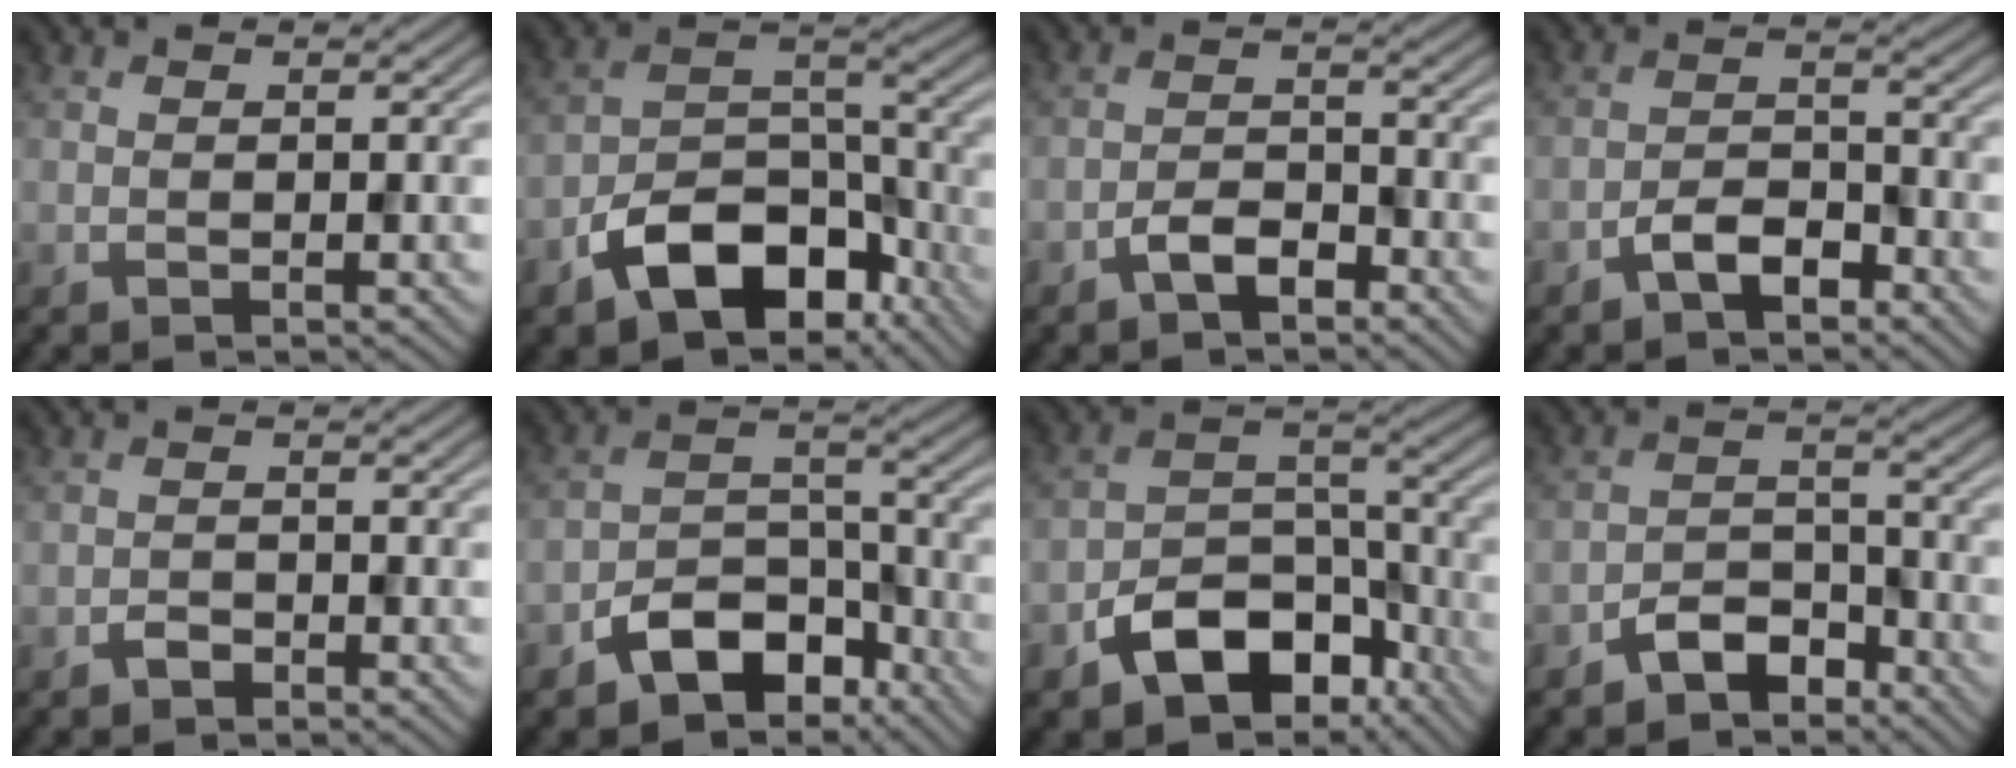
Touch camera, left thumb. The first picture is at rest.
{"total": 11.6, "force": [-6.8, 6.5, 6.9], "torque": [-0.116, -0.012, -0.131]}
{"total": 3.5, "force": [-2.4, 1.6, 1.9], "torque": [-0.034, 0.006, -0.053]}
{"total": 4.0, "force": [-2.7, 1.8, 2.3], "torque": [-0.038, 0.007, -0.060]}
{"total": 1.3, "force": [-1.0, 0.7, 0.5], "torque": [-0.007, 0.001, -0.022]}
{"total": 8.5, "force": [-5.6, 4.7, 4.3], "torque": [-0.065, -0.003, -0.110]}
{"total": 10.6, "force": [-6.3, 6.2, 5.8], "torque": [-0.094, -0.014, -0.118]}
{"total": 5.3, "force": [-4.0, 2.7, 2.3], "torque": [-0.040, 0.005, -0.083]}